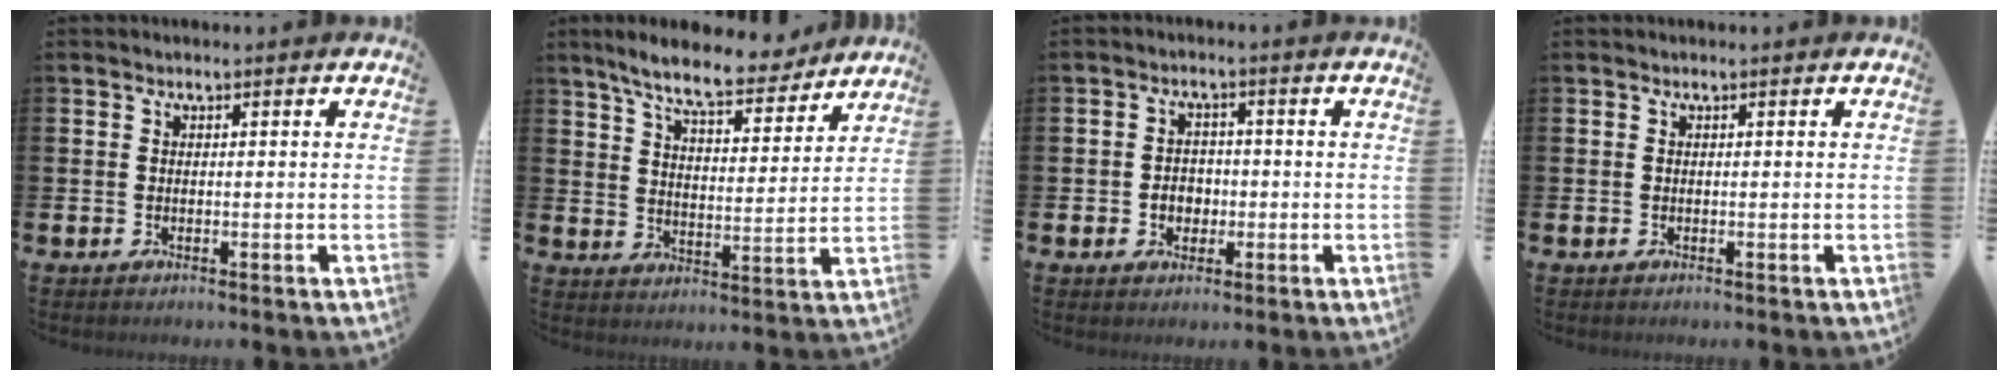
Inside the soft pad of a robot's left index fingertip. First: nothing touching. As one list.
[{"total": 9.0, "force": [8.0, 1.6, 3.7], "torque": [-0.088, -0.040, 0.141]}, {"total": 2.9, "force": [-0.7, 2.4, 1.4], "torque": [-0.011, -0.001, -0.022]}, {"total": 0.0}]